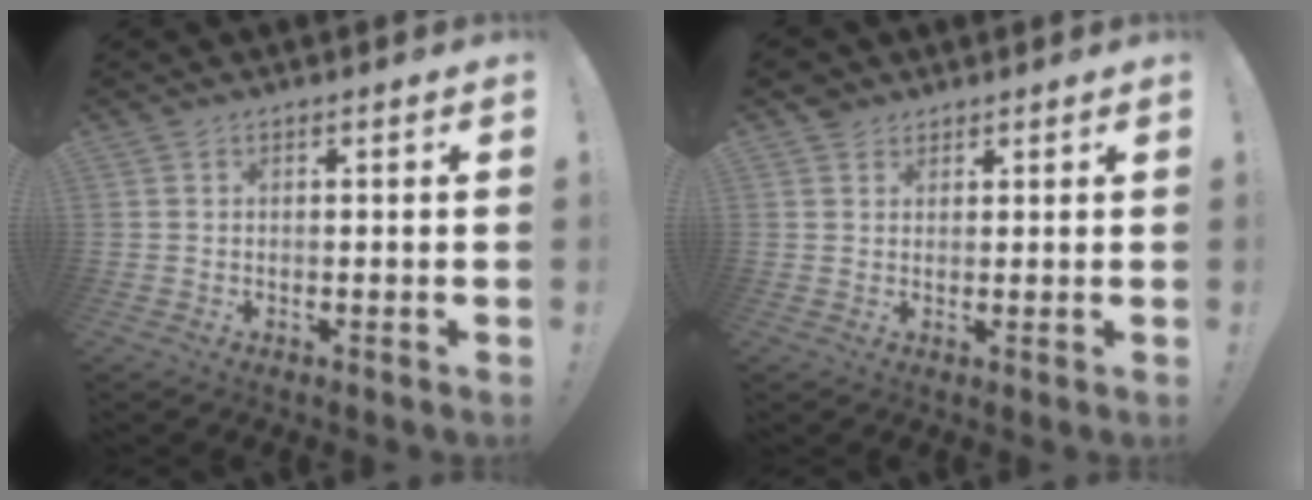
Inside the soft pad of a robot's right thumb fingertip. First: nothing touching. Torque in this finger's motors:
{"motor_torque": [0.29, 1.68, 0.77, 0.64, 0.00]}